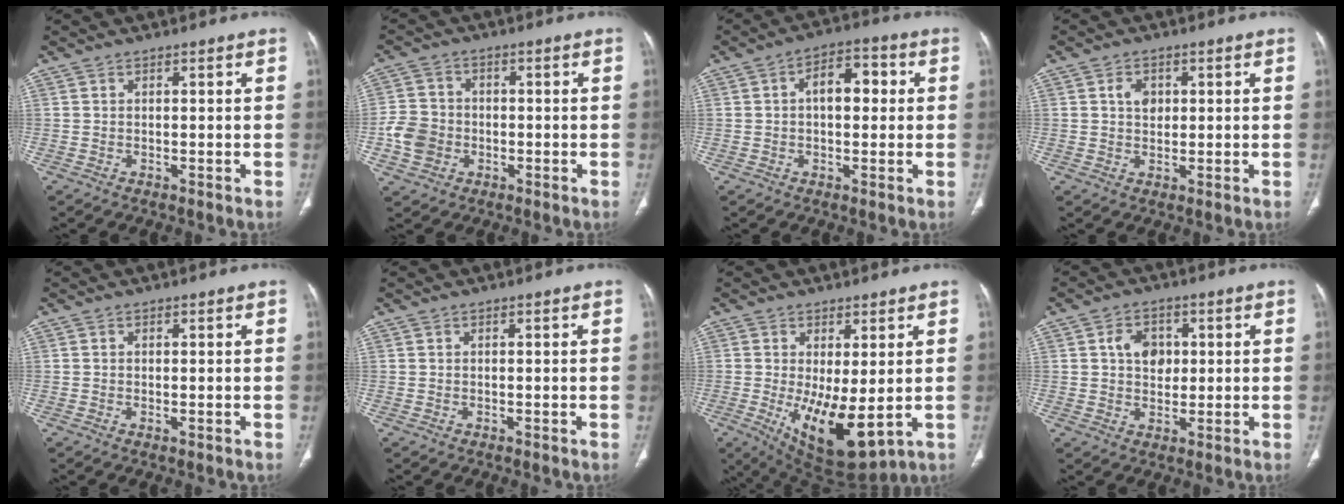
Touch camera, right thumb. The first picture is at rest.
{"total": 7.1, "force": [-1.8, 6.1, 3.1], "torque": [-0.042, 0.017, -0.038]}
{"total": 7.6, "force": [1.0, 4.4, 6.1], "torque": [-0.071, 0.022, 0.009]}
{"total": 3.5, "force": [0.9, 2.6, 2.1], "torque": [-0.017, 0.000, 0.014]}
{"total": 0.0}
{"total": 0.0}
{"total": 12.5, "force": [-1.4, 5.1, 11.3], "torque": [-0.183, -0.028, 0.000]}
{"total": 6.0, "force": [1.2, 4.6, 3.7], "torque": [-0.031, -0.002, 0.017]}